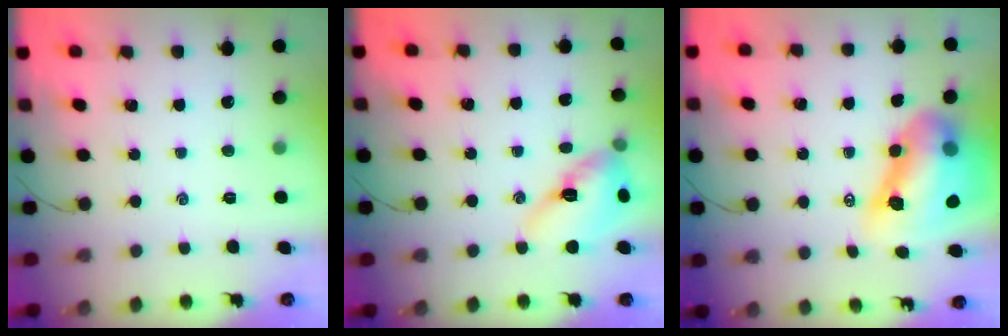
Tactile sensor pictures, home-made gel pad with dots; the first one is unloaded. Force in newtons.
{"total": 15.0, "press": 14.8, "slide": 2.2}
{"total": 16.6, "press": 16.0, "slide": 4.6}